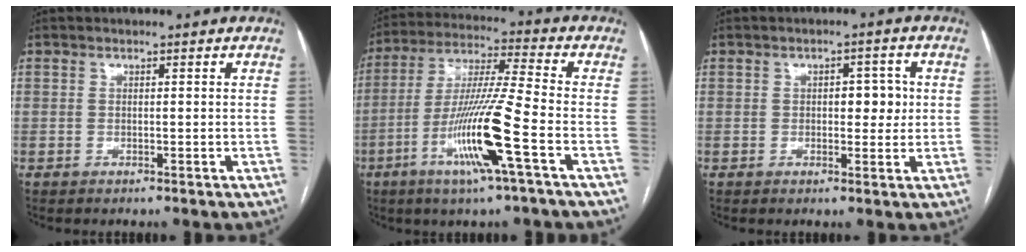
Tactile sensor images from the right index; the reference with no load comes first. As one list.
[{"total": 14.4, "force": [-5.5, -0.9, 13.3], "torque": [-0.266, -0.014, -0.108]}, {"total": 4.0, "force": [0.4, 2.0, 3.5], "torque": [-0.042, 0.008, 0.007]}]